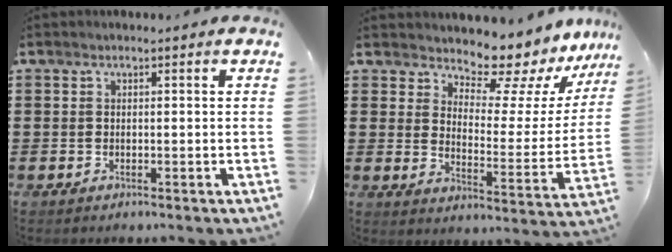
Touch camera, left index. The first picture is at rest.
{"total": 9.1, "force": [8.6, 2.0, 2.2], "torque": [-0.052, -0.076, 0.148]}